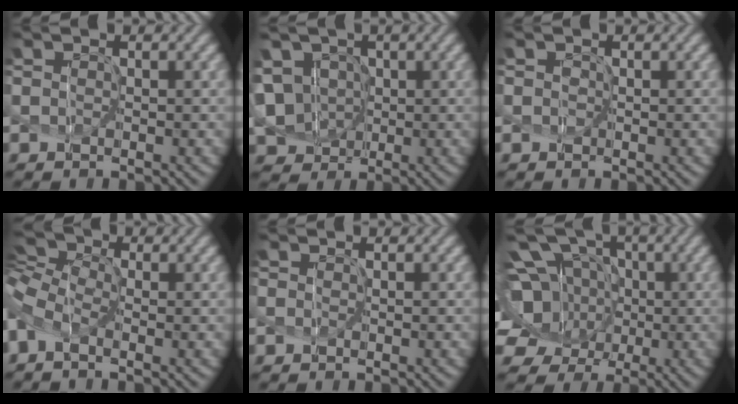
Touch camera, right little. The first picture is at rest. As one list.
[{"total": 9.8, "force": [0.6, 8.9, 4.1], "torque": [-0.127, 0.017, -0.011]}, {"total": 0.6, "force": [0.1, 0.6, 0.1], "torque": [0.009, 0.004, -0.002]}, {"total": 5.0, "force": [-1.5, 2.8, 3.9], "torque": [-0.102, 0.004, -0.042]}, {"total": 0.0}, {"total": 12.6, "force": [0.3, 10.9, 6.4], "torque": [-0.167, 0.023, -0.011]}]